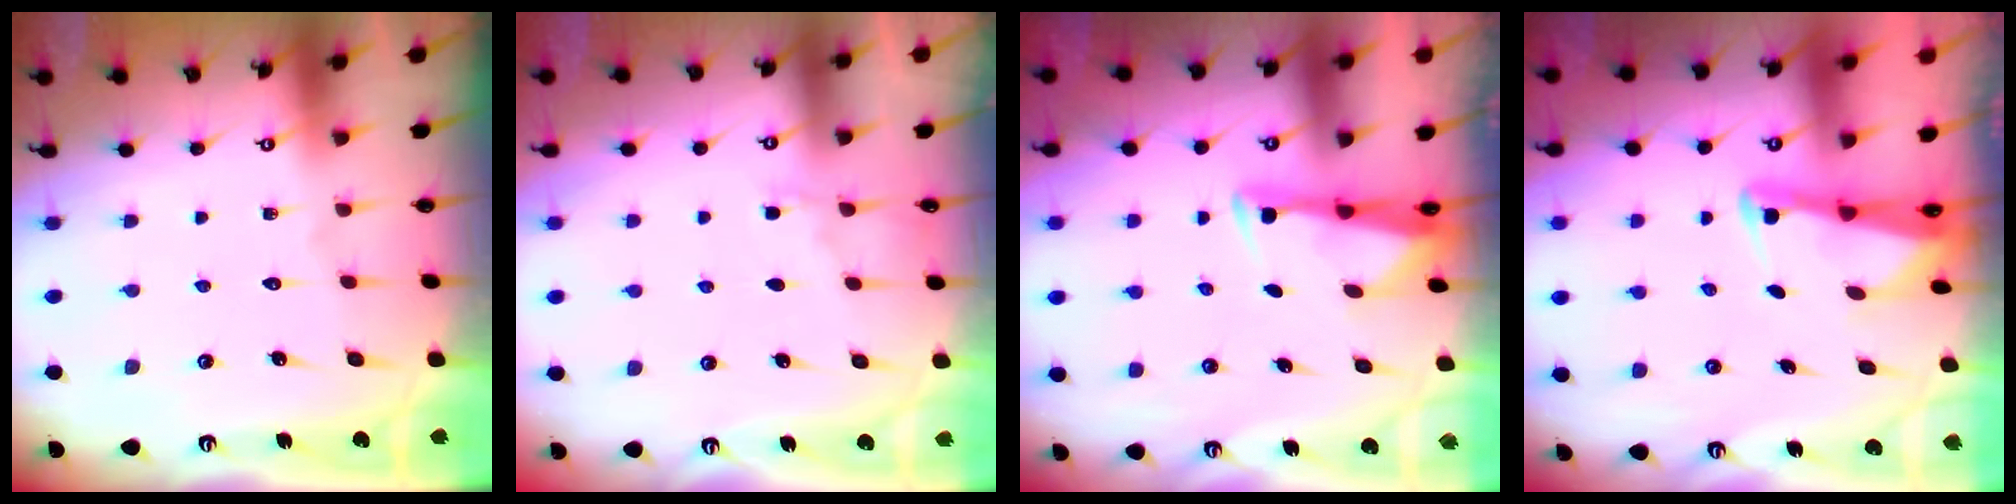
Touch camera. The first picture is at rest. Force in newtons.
{"total": 2.7, "press": 2.6, "slide": 0.4}
{"total": 3.2, "press": 3.1, "slide": 0.8}
{"total": 2.4, "press": 2.4, "slide": 0.3}